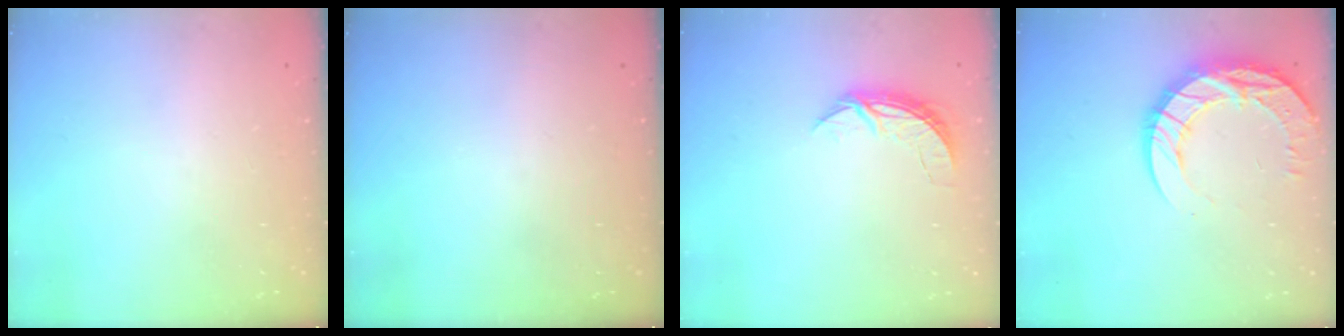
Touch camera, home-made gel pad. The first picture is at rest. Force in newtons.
{"total": 0.0}
{"total": 5.5, "press": 5.5, "slide": 0.3}
{"total": 17.9, "press": 17.8, "slide": 1.4}